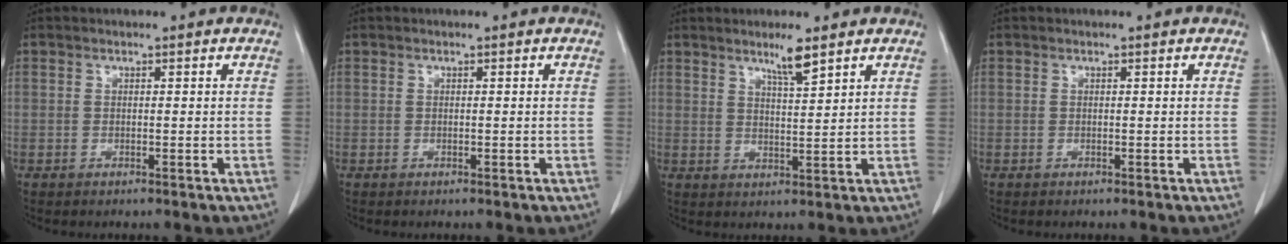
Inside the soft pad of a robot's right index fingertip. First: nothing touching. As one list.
[{"total": 0.0}, {"total": 4.2, "force": [3.1, 0.0, 2.8], "torque": [-0.052, -0.006, 0.056]}, {"total": 0.0}]